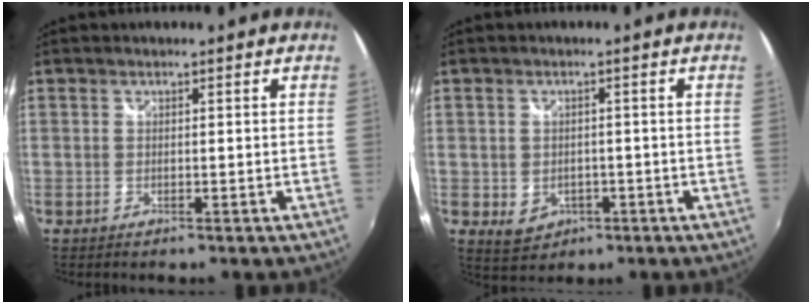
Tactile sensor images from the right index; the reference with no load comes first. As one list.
[{"total": 5.1, "force": [-1.5, 4.3, 2.2], "torque": [-0.052, -0.001, -0.009]}]